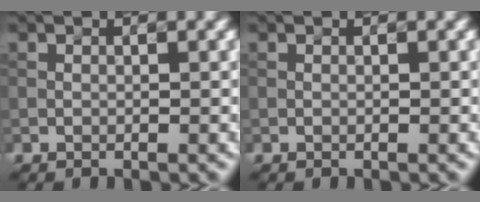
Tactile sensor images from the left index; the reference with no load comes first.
{"total": 0.0}